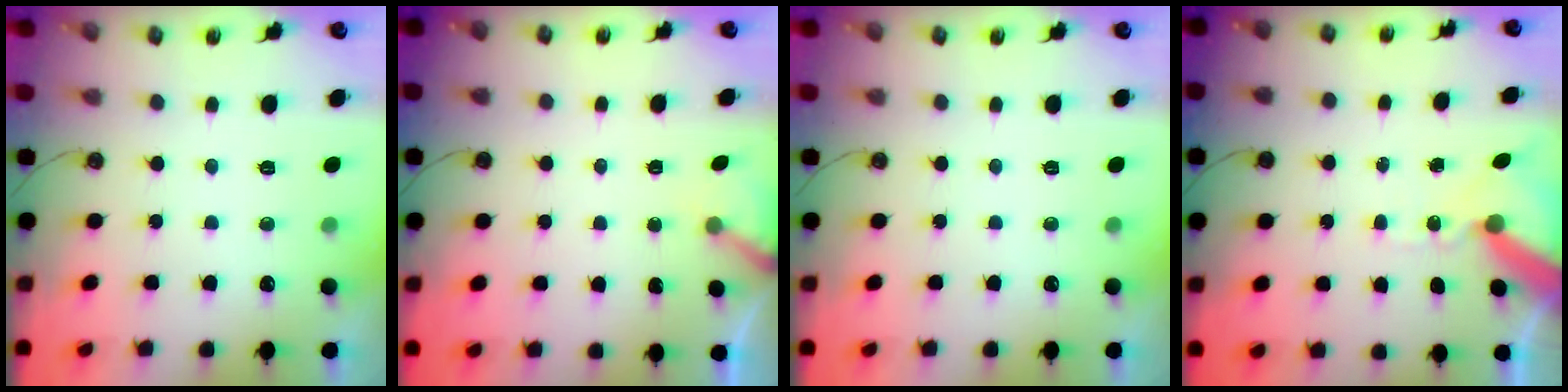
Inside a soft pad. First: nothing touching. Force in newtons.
{"total": 3.3, "press": 3.3, "slide": 0.3}
{"total": 0.0}
{"total": 10.3, "press": 10.2, "slide": 1.4}